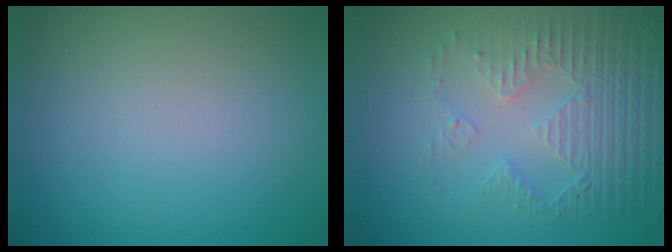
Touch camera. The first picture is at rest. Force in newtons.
{"total": 5.2, "press": 3.4, "slide": 3.9}